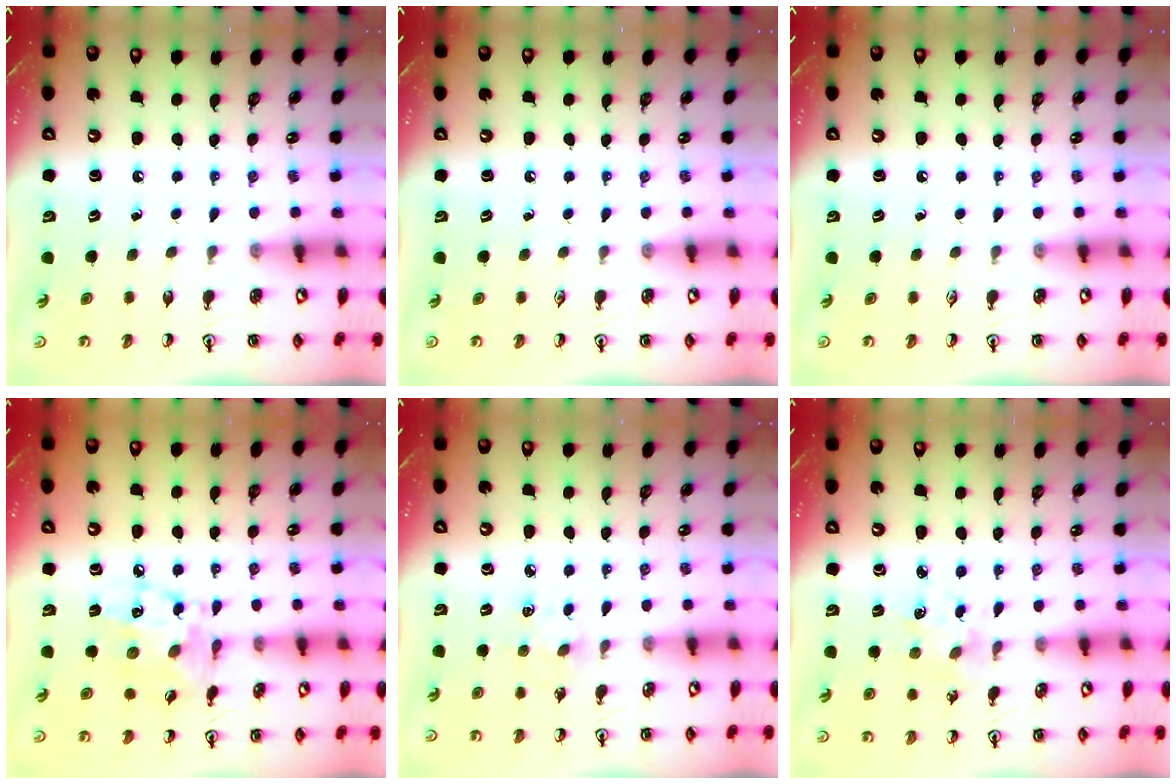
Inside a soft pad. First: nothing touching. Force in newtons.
{"total": 0.0}
{"total": 0.0}
{"total": 11.5, "press": 11.5, "slide": 0.8}
{"total": 4.4, "press": 4.4, "slide": 0.6}
{"total": 2.1, "press": 2.1, "slide": 0.4}